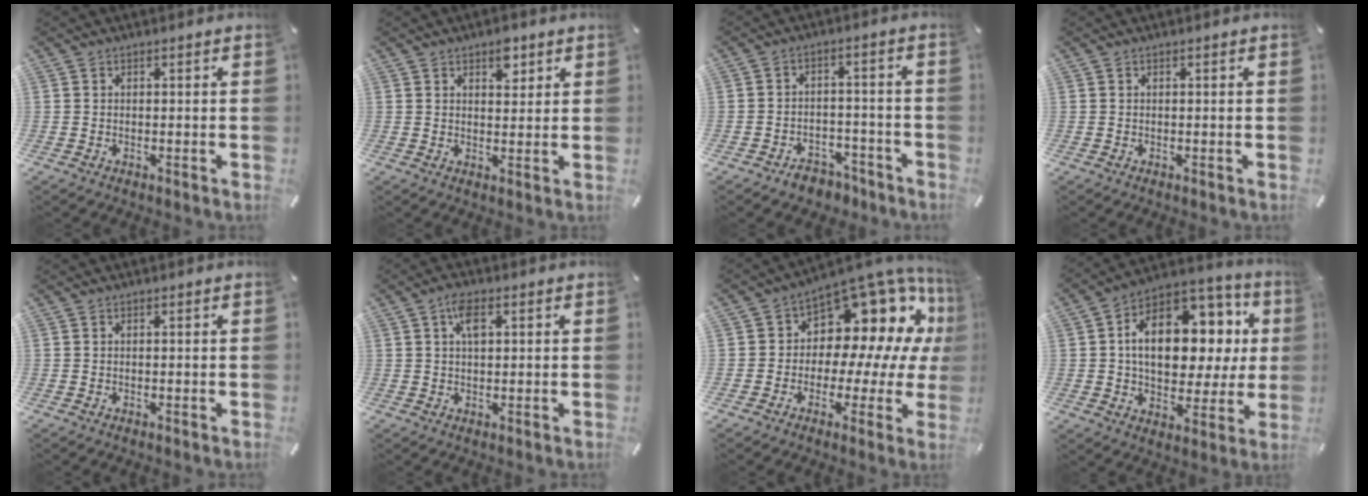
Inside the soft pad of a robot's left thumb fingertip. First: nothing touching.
{"total": 4.6, "force": [2.7, 2.7, 2.5], "torque": [-0.015, -0.011, 0.040]}
{"total": 5.6, "force": [-4.0, 3.4, 1.8], "torque": [-0.027, 0.023, -0.073]}
{"total": 0.0}
{"total": 0.0}
{"total": 4.2, "force": [1.5, 2.1, 3.3], "torque": [-0.056, 0.000, 0.020]}
{"total": 13.7, "force": [7.4, 8.2, 8.1], "torque": [-0.122, -0.082, 0.125]}
{"total": 18.5, "force": [3.3, 12.0, 13.7], "torque": [-0.215, -0.013, 0.056]}